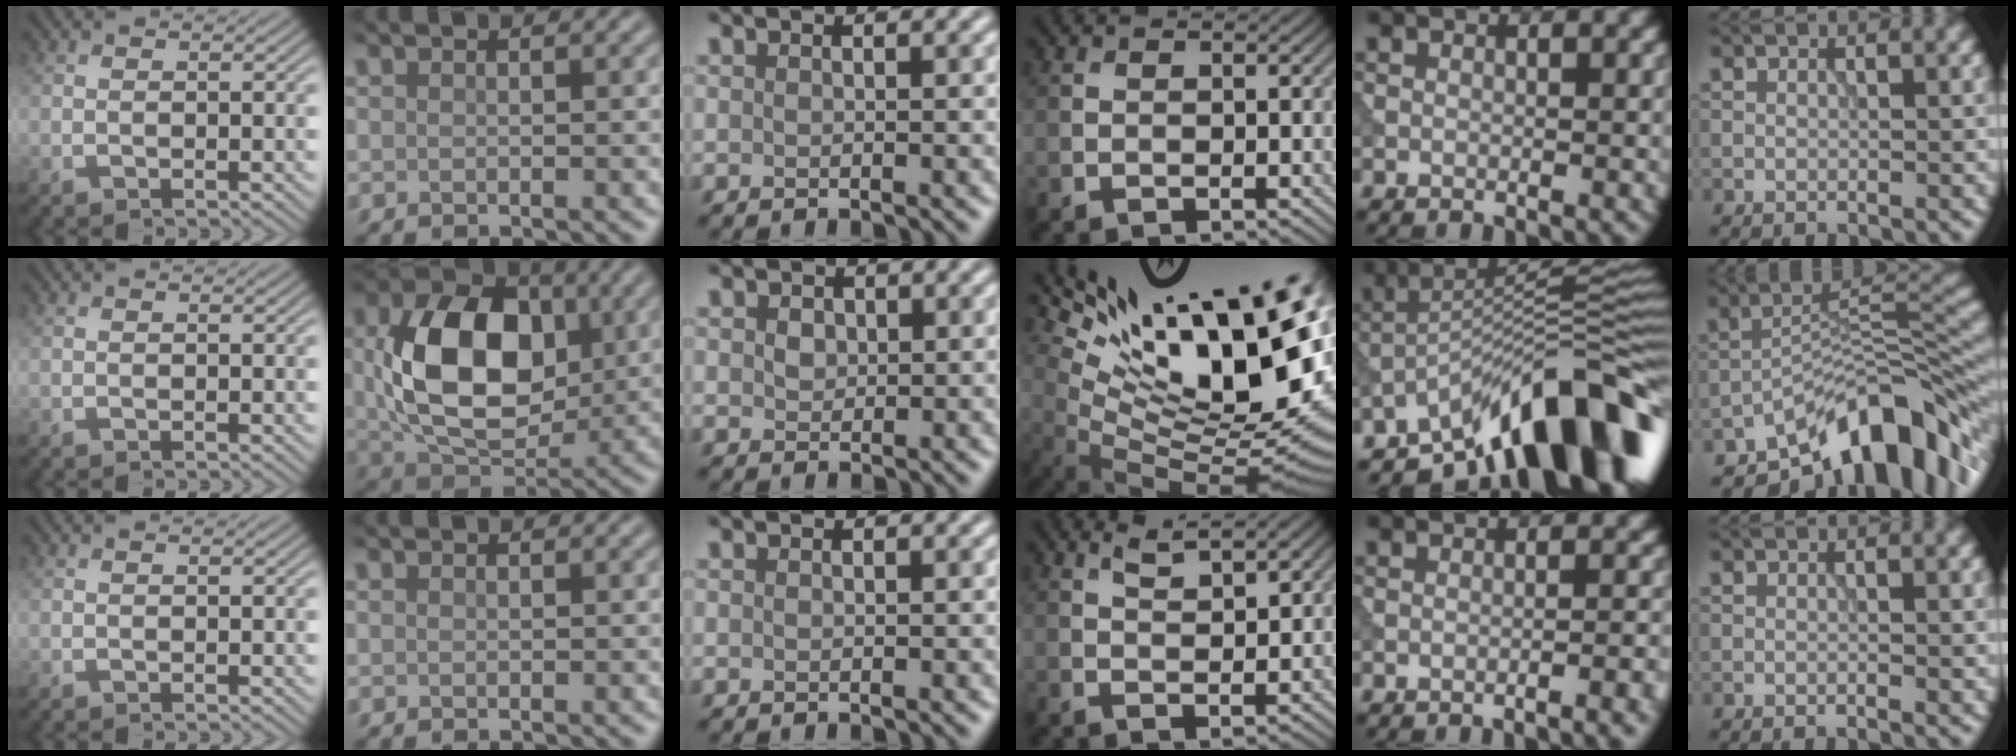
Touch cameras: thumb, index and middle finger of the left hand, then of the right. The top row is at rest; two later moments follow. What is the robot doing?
{"motion": "dispense", "object": "syringe"}